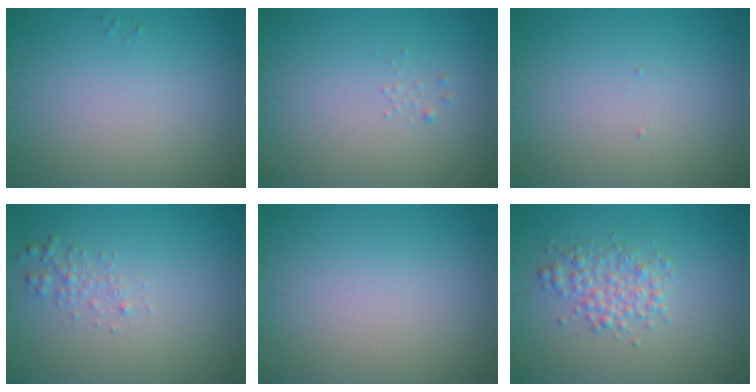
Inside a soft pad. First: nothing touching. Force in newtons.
{"total": 0.7, "press": 0.7, "slide": 0.1}
{"total": 0.0}
{"total": 1.3, "press": 1.3, "slide": 0.0}
{"total": 0.0}
{"total": 2.8, "press": 2.8, "slide": 0.0}